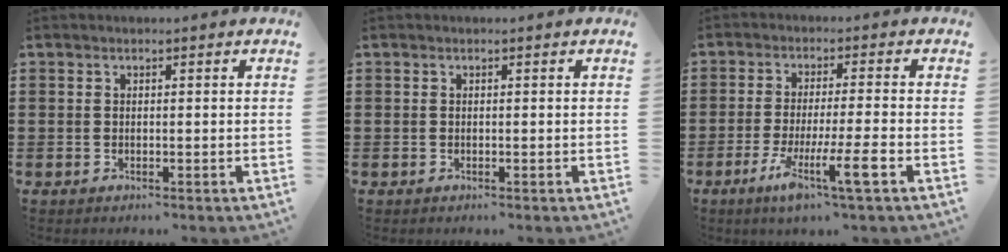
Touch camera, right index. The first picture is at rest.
{"total": 0.0}
{"total": 7.7, "force": [-3.6, 0.1, 6.7], "torque": [-0.130, -0.019, -0.067]}